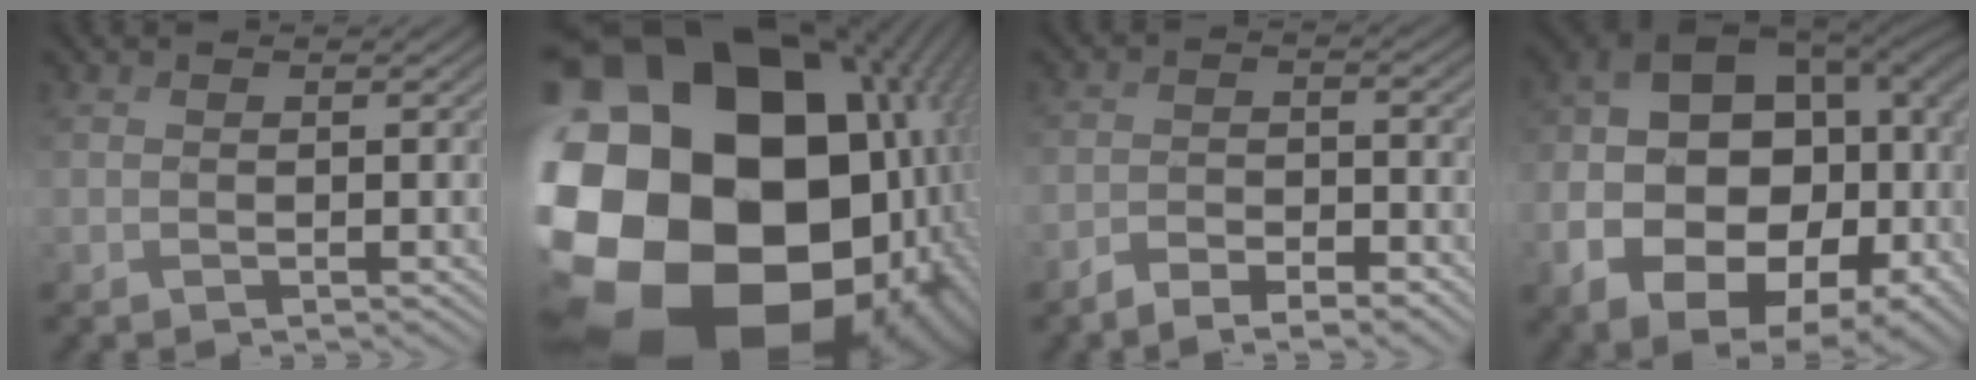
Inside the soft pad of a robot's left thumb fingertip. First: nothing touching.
{"total": 24.5, "force": [-2.8, 19.9, 14.2], "torque": [-0.268, -0.067, -0.075]}
{"total": 5.4, "force": [-4.7, 1.3, 2.3], "torque": [-0.038, 0.004, -0.075]}
{"total": 18.4, "force": [-4.9, 12.9, 12.2], "torque": [-0.242, -0.038, -0.037]}